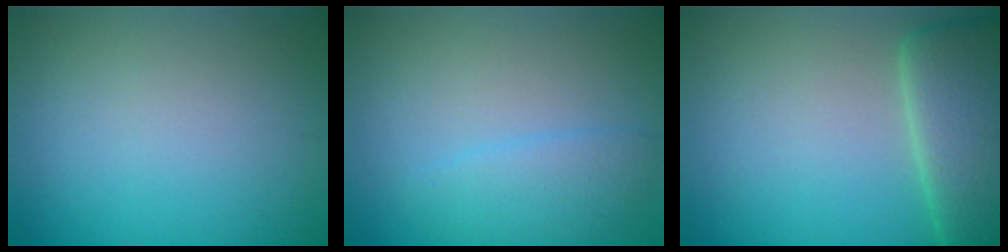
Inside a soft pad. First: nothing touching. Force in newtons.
{"total": 2.3, "press": 2.3, "slide": 0.0}
{"total": 7.2, "press": 7.1, "slide": 0.3}